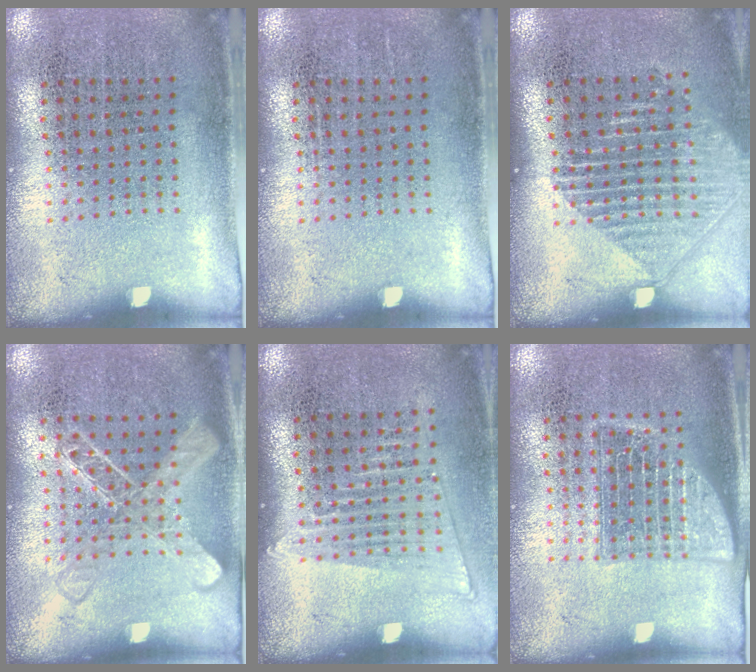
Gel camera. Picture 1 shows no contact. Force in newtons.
{"total": 0.0}
{"total": 1.4, "press": 1.2, "slide": 0.7}
{"total": 2.3, "press": 2.3, "slide": 0.4}
{"total": 1.4, "press": 1.3, "slide": 0.6}
{"total": 1.8, "press": 1.7, "slide": 0.3}